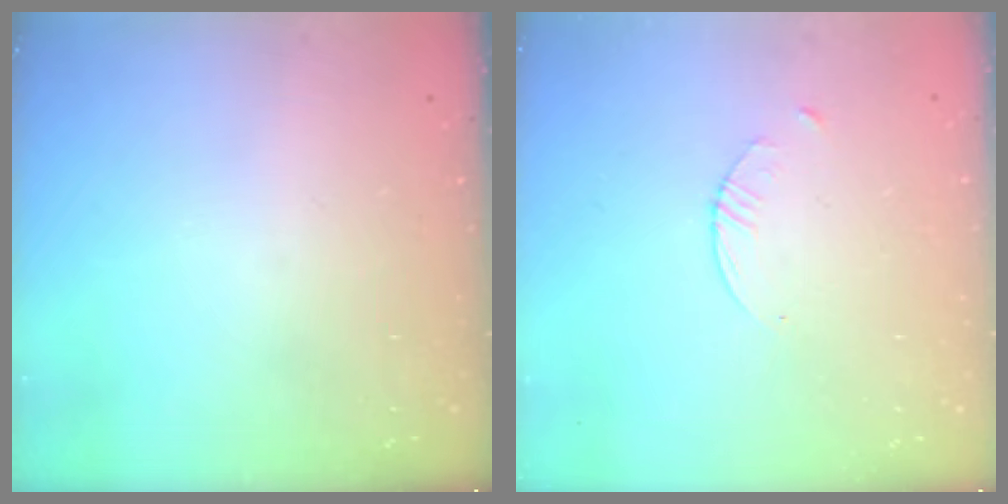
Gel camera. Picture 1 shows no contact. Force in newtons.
{"total": 1.5, "press": 1.5, "slide": 0.2}